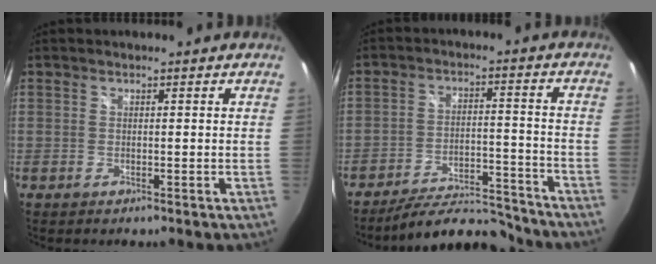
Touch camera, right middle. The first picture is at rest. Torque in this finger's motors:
{"motor_torque": [-0.51, -1.63, -0.35, -0.13]}